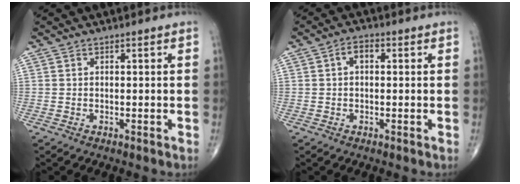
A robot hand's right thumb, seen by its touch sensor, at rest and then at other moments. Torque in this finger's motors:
{"motor_torque": [-0.18, 1.05, 0.40, -0.05, 0.00]}